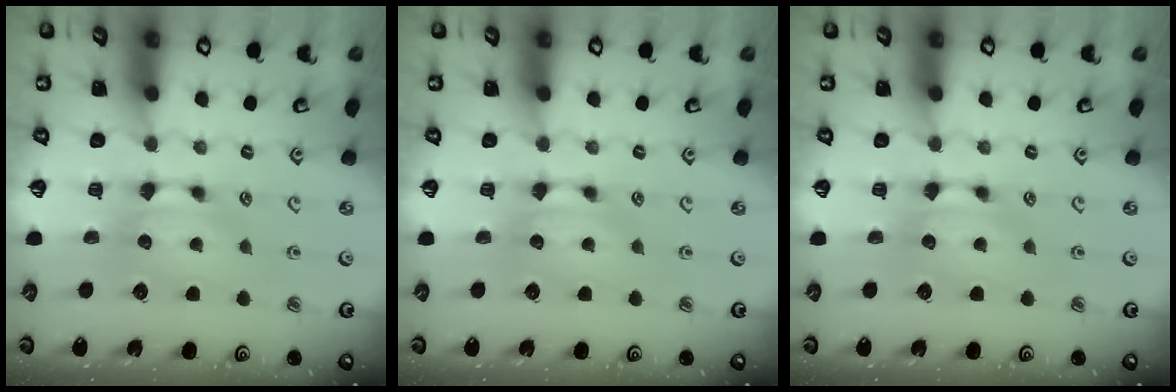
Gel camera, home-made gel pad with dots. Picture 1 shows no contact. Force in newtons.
{"total": 0.0}
{"total": 0.0}